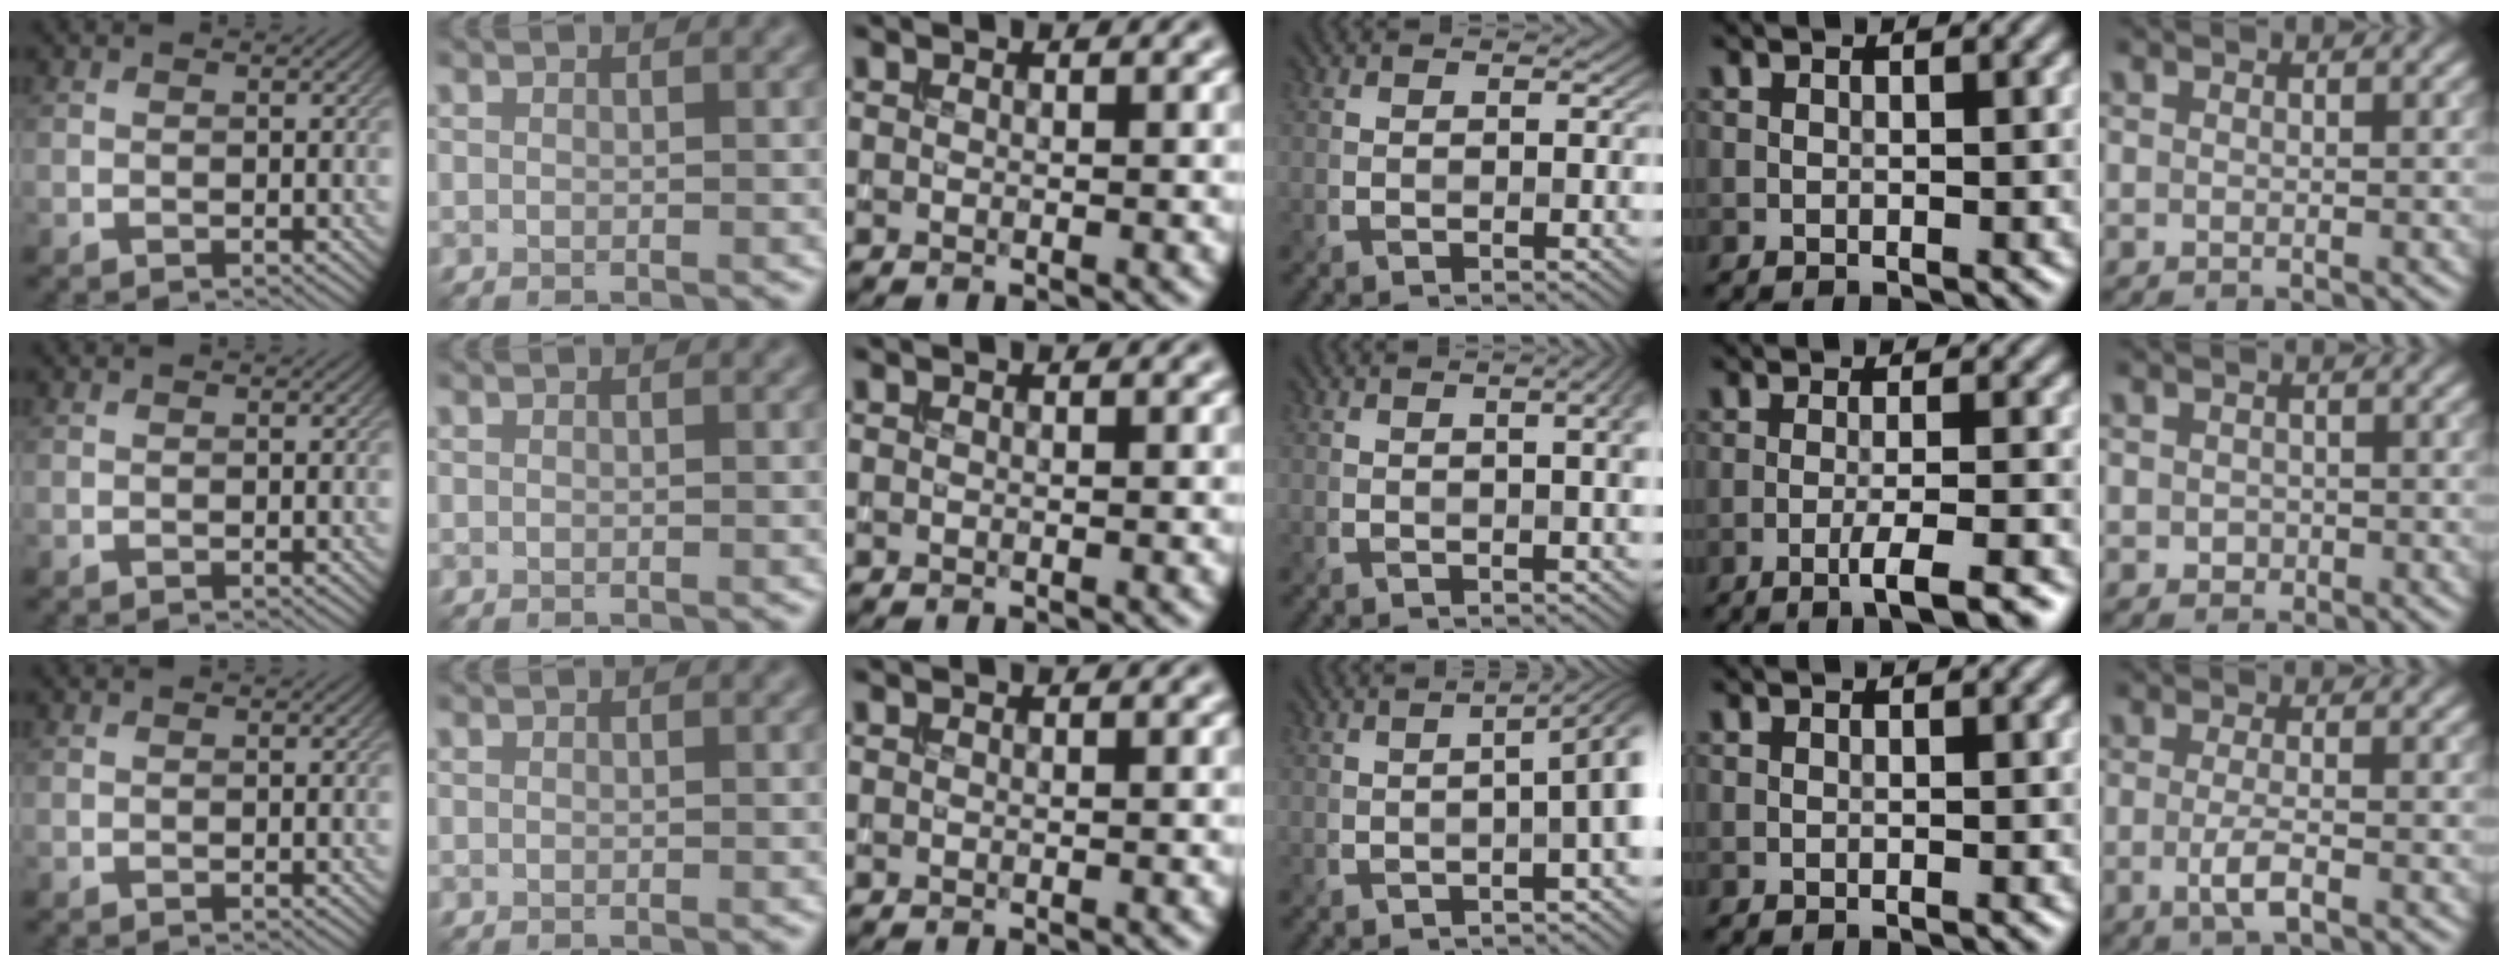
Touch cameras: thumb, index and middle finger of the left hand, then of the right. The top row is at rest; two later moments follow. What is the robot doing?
{"motion": "extract", "object": "bucket"}